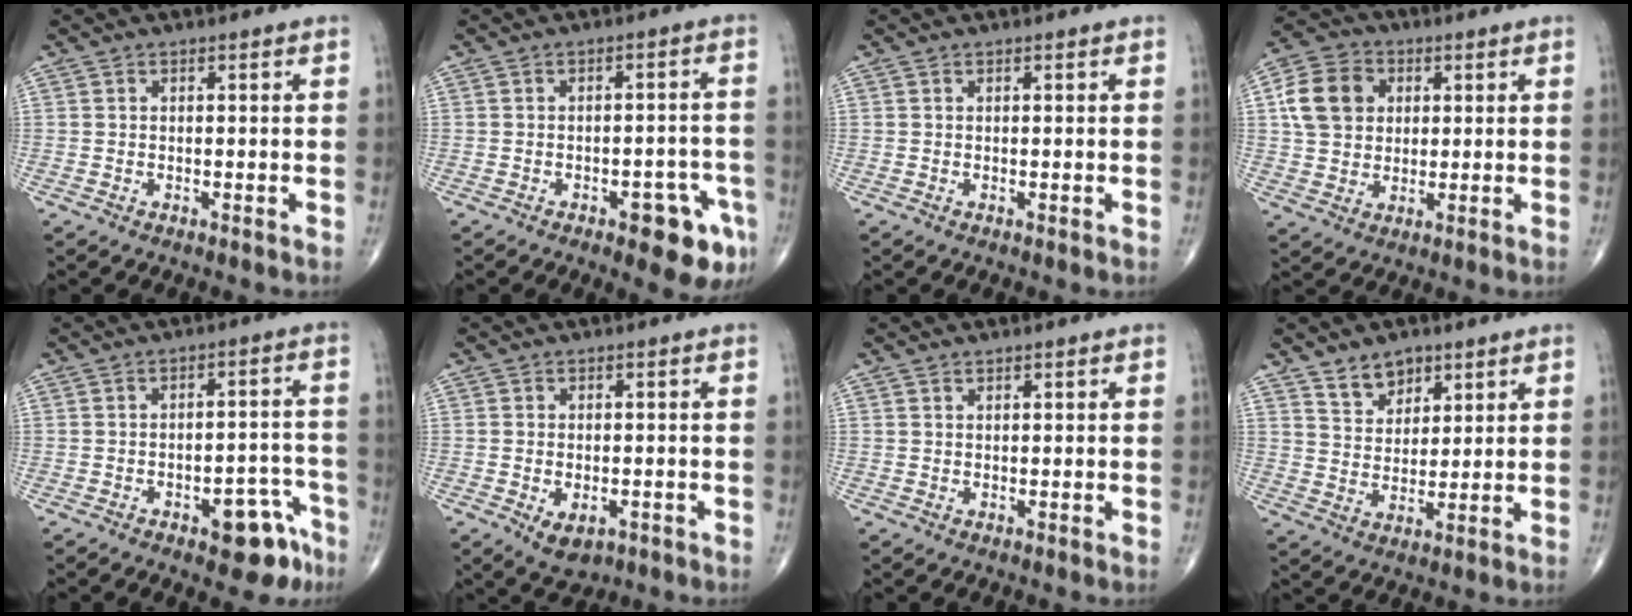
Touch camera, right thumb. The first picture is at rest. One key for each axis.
{"total": 9.4, "fx": -4.5, "fy": 3.7, "fz": 7.4, "tx": -0.063, "ty": 0.023, "tz": -0.049}
{"total": 0.0}
{"total": 11.0, "fx": 2.4, "fy": 9.1, "fz": 5.8, "tx": -0.089, "ty": 0.007, "tz": 0.036}
{"total": 9.2, "fx": -5.3, "fy": 4.0, "fz": 6.3, "tx": -0.048, "ty": 0.044, "tz": -0.062}
{"total": 4.7, "fx": -1.7, "fy": 2.9, "fz": 3.3, "tx": -0.047, "ty": 0.003, "tz": -0.015}
{"total": 0.5, "fx": 0.5, "fy": 0.2, "fz": 0.0, "tx": 0.003, "ty": -0.004, "tz": 0.006}
{"total": 6.5, "fx": 4.4, "fy": 4.1, "fz": 2.4, "tx": -0.013, "ty": -0.033, "tz": 0.083}